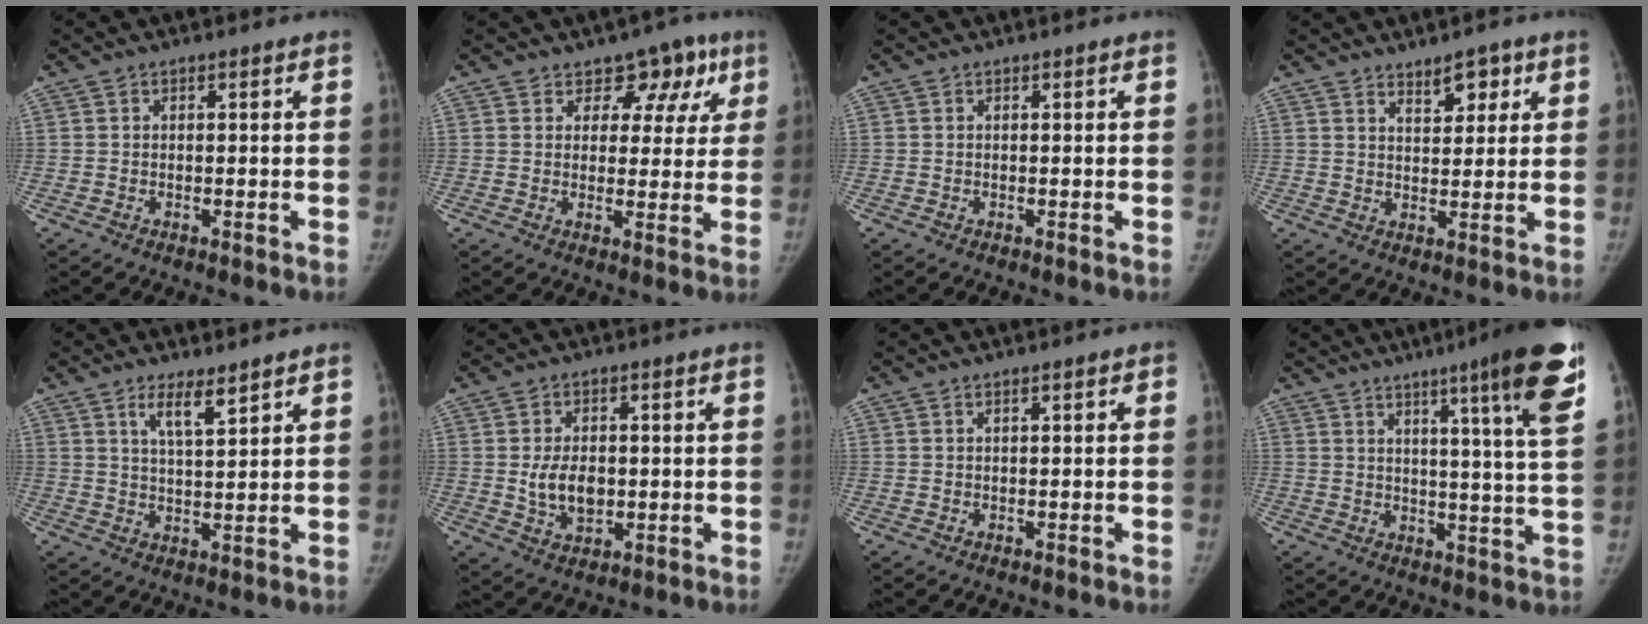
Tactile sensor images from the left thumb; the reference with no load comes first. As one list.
[{"total": 7.6, "force": [4.4, 5.6, 2.7], "torque": [0.022, -0.013, 0.050]}, {"total": 0.0}, {"total": 4.9, "force": [3.1, 2.4, 2.9], "torque": [-0.018, -0.019, 0.047]}, {"total": 5.1, "force": [3.4, 1.1, 3.5], "torque": [-0.059, -0.027, 0.065]}, {"total": 7.0, "force": [-0.2, 4.6, 5.3], "torque": [-0.078, -0.004, 0.003]}, {"total": 0.6, "force": [0.2, 0.2, 0.6], "torque": [-0.006, 0.002, 0.002]}, {"total": 16.5, "force": [9.4, 0.3, 13.6], "torque": [-0.176, -0.042, 0.112]}]